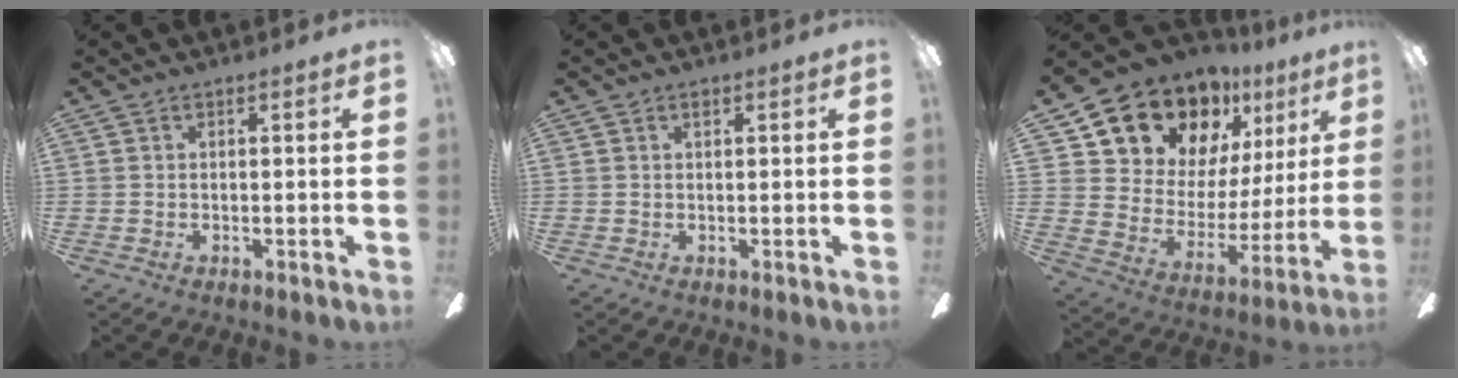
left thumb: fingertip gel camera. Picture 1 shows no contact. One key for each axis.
{"total": 0.9, "fx": 0.6, "fy": 0.3, "fz": 0.6, "tx": -0.005, "ty": -0.004, "tz": 0.009}
{"total": 15.9, "fx": 12.8, "fy": 8.3, "fz": 4.2, "tx": -0.105, "ty": -0.100, "tz": 0.242}